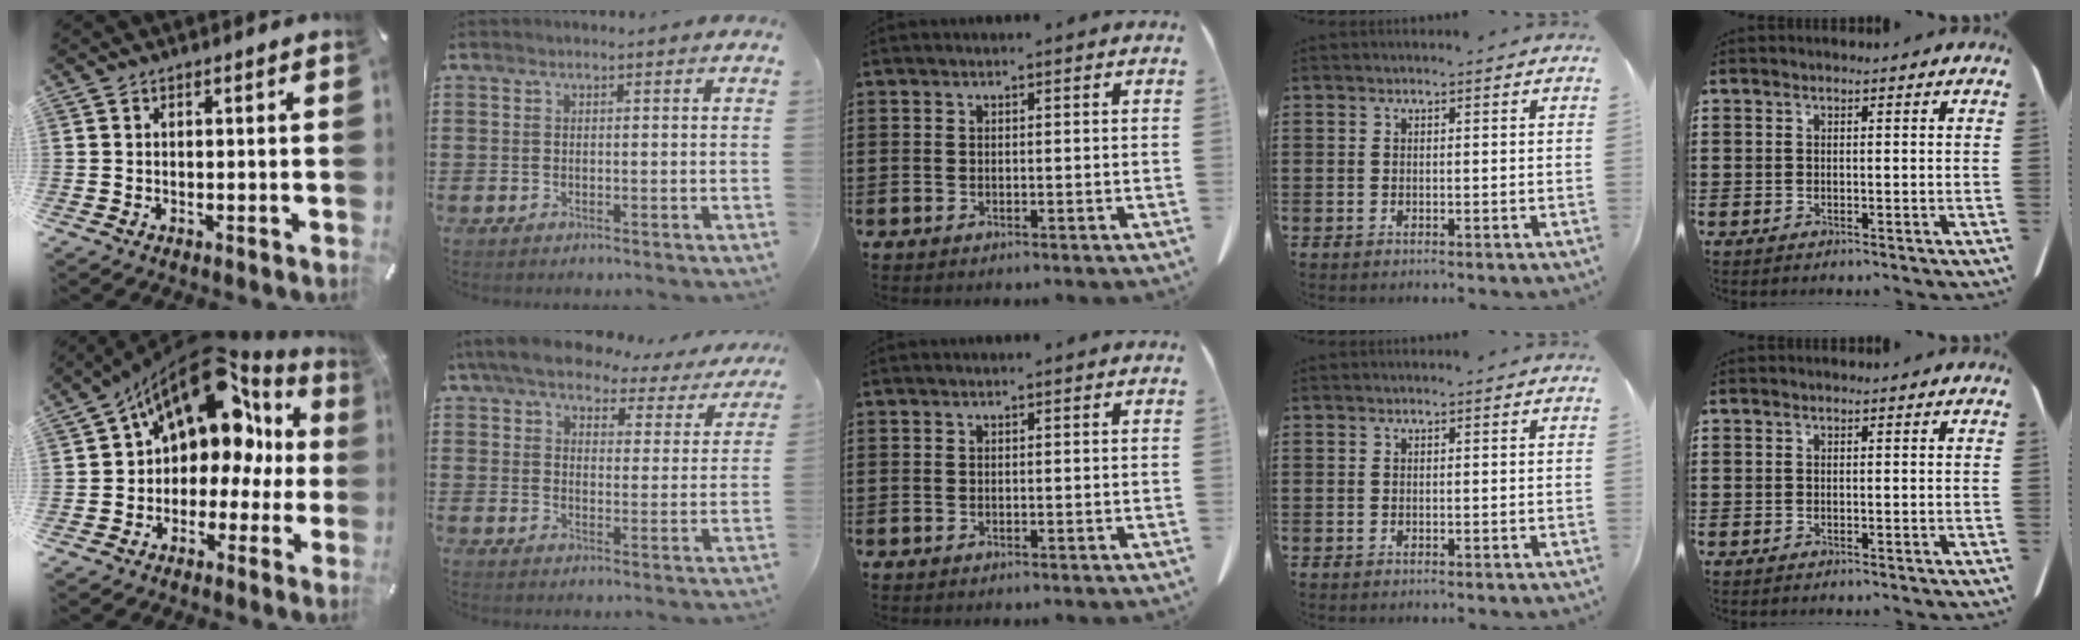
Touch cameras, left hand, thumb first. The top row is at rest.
{"thumb": {"total": 17.1, "force": [8.5, 10.8, 10.3], "torque": [-0.168, -0.063, 0.143]}, "index": {"total": 7.2, "force": [6.3, 2.0, 2.9], "torque": [-0.086, -0.025, 0.111]}}